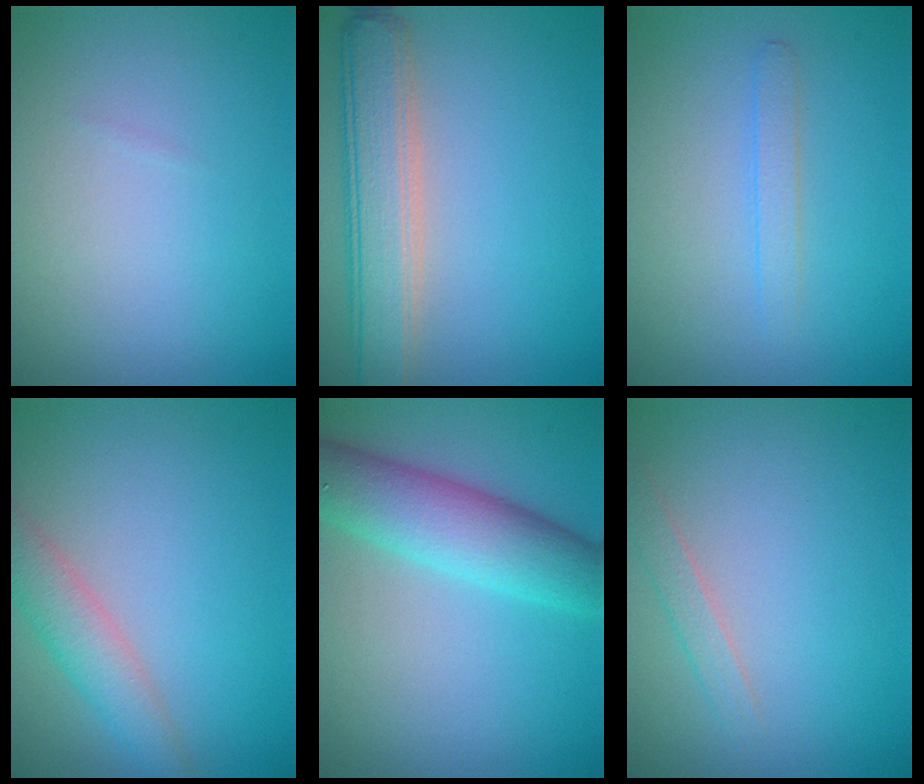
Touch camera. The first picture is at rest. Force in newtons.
{"total": 5.3, "press": 5.3, "slide": 0.4}
{"total": 1.3, "press": 1.3, "slide": 0.1}
{"total": 3.4, "press": 3.4, "slide": 0.2}
{"total": 6.2, "press": 6.2, "slide": 0.2}
{"total": 1.3, "press": 1.3, "slide": 0.1}